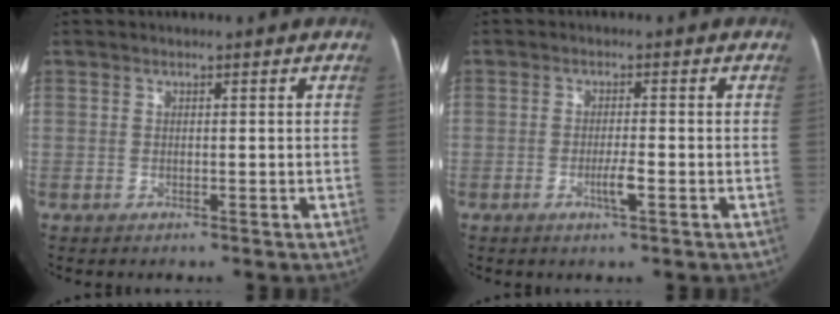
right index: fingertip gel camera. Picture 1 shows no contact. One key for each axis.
{"total": 3.1, "fx": -1.2, "fy": 0.4, "fz": 2.8, "tx": -0.053, "ty": 0.000, "tz": -0.021}